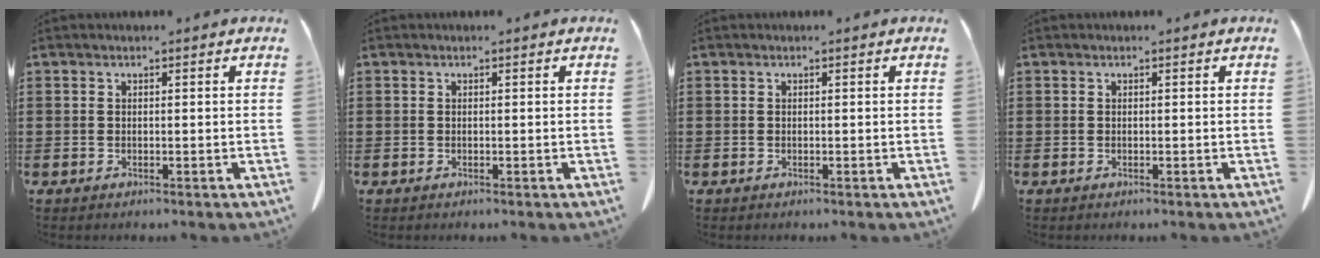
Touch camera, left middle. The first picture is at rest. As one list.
[{"total": 0.0}, {"total": 0.0}, {"total": 0.0}]